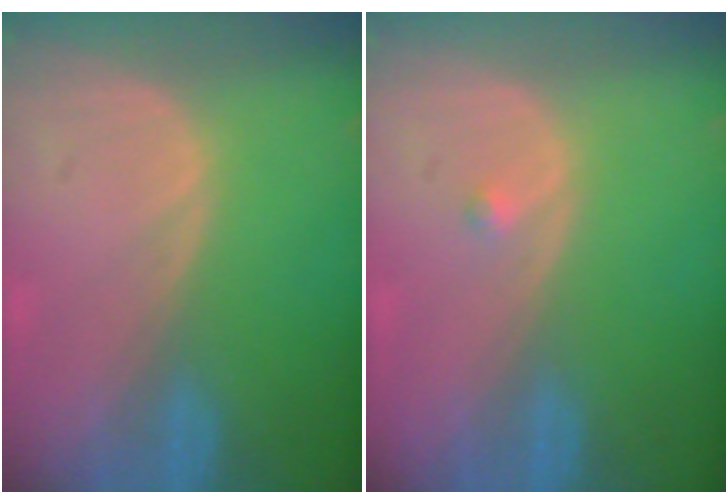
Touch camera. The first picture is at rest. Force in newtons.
{"total": 0.7, "press": 0.7, "slide": 0.1}